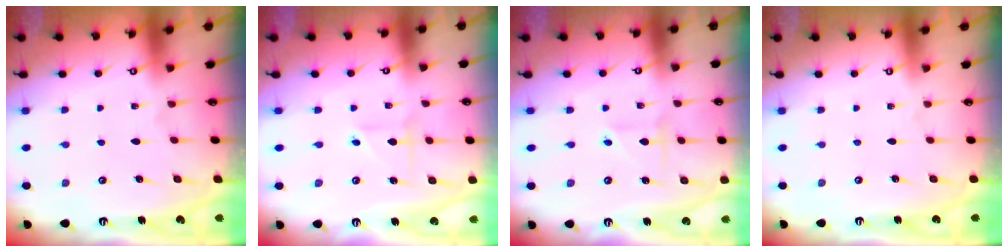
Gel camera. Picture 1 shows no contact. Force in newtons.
{"total": 2.5, "press": 2.5, "slide": 0.2}
{"total": 2.4, "press": 2.4, "slide": 0.2}
{"total": 0.0}